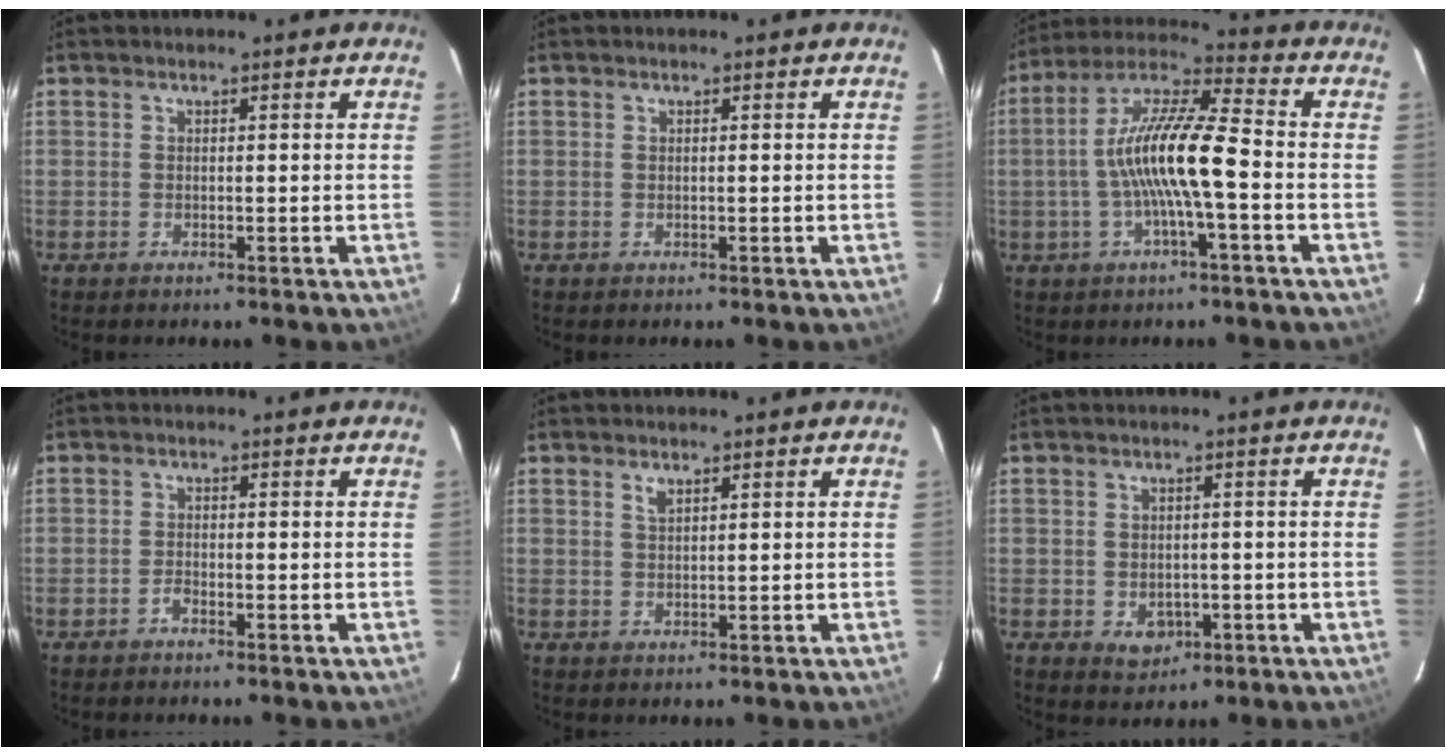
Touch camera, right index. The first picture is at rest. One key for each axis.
{"total": 0.0}
{"total": 12.9, "fx": -2.2, "fy": 1.6, "fz": 12.6, "tx": -0.244, "ty": 0.017, "tz": -0.048}
{"total": 1.0, "fx": -0.9, "fy": 0.3, "fz": 0.4, "tx": -0.008, "ty": 0.000, "tz": -0.019}
{"total": 1.4, "fx": 0.9, "fy": 0.5, "fz": 0.9, "tx": -0.016, "ty": 0.002, "tz": 0.017}
{"total": 4.0, "fx": -1.1, "fy": 3.4, "fz": 1.9, "tx": -0.035, "ty": -0.002, "tz": -0.002}